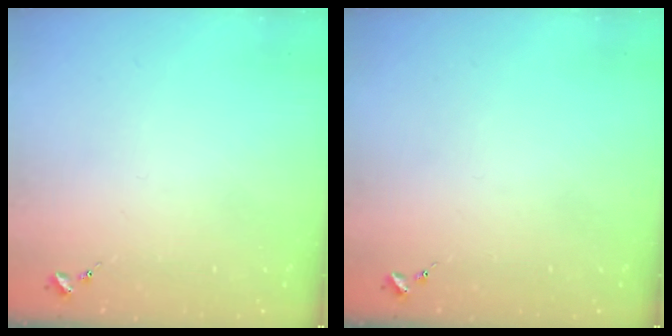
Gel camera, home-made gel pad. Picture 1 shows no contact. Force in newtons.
{"total": 0.0}